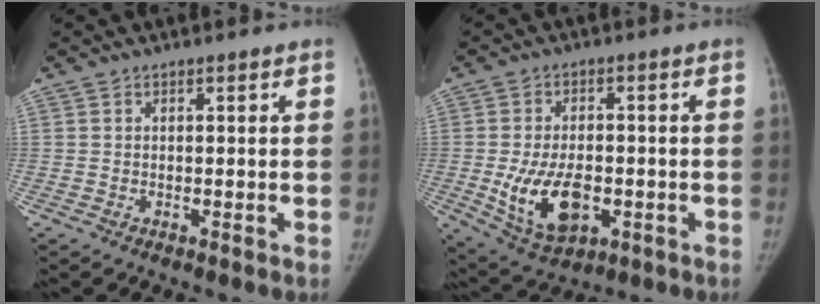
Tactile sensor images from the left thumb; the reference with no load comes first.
{"total": 11.9, "force": [-2.6, 6.9, 9.3], "torque": [-0.155, 0.002, -0.031]}